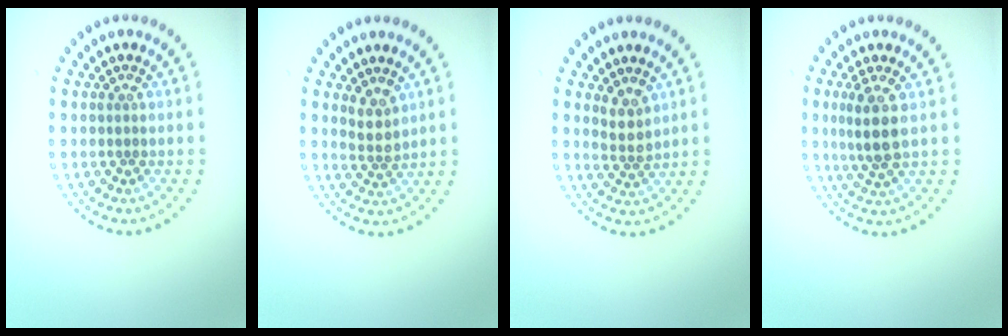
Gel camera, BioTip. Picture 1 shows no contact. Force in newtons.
{"total": 1.9, "press": 1.5, "slide": 1.2}
{"total": 1.9, "press": 1.5, "slide": 1.2}
{"total": 2.8, "press": 2.6, "slide": 1.2}